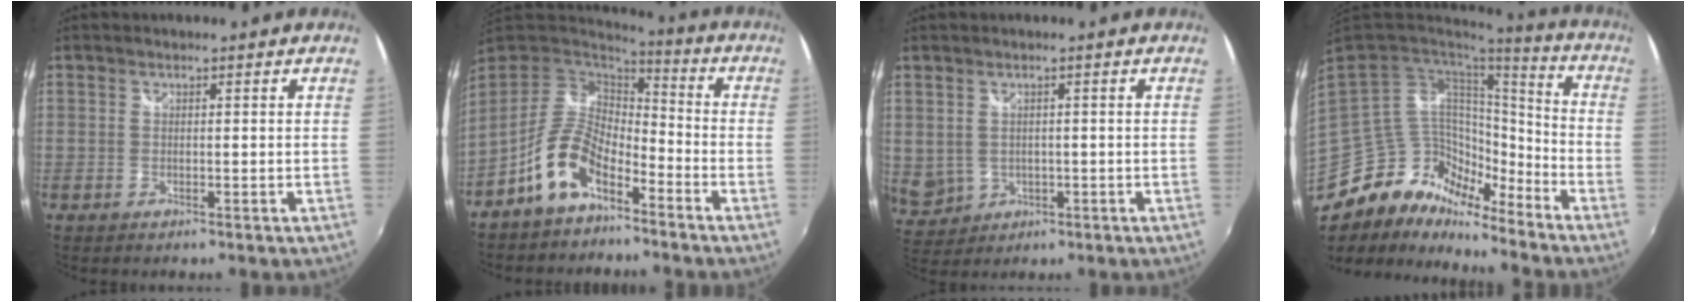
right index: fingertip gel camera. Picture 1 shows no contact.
{"total": 11.1, "force": [-6.7, 5.4, 7.0], "torque": [-0.144, 0.014, -0.129]}
{"total": 7.9, "force": [0.5, 6.9, 3.8], "torque": [-0.097, -0.002, 0.033]}
{"total": 17.8, "force": [-13.9, 9.2, 6.3], "torque": [-0.141, 0.003, -0.259]}